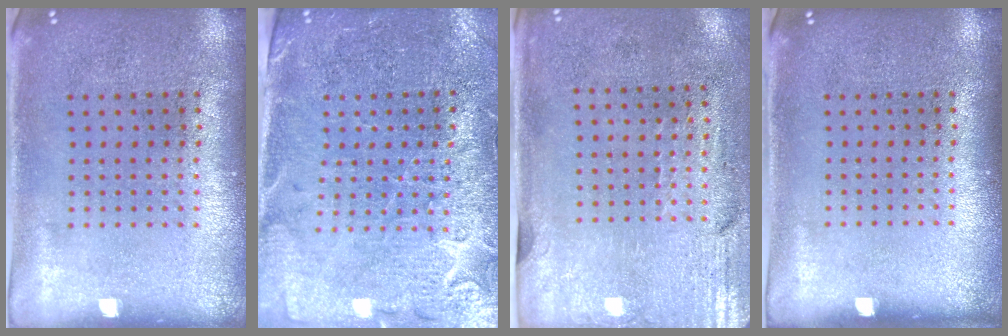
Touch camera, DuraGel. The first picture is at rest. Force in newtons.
{"total": 3.3, "press": 3.1, "slide": 1.3}
{"total": 2.9, "press": 2.5, "slide": 1.5}
{"total": 0.0}